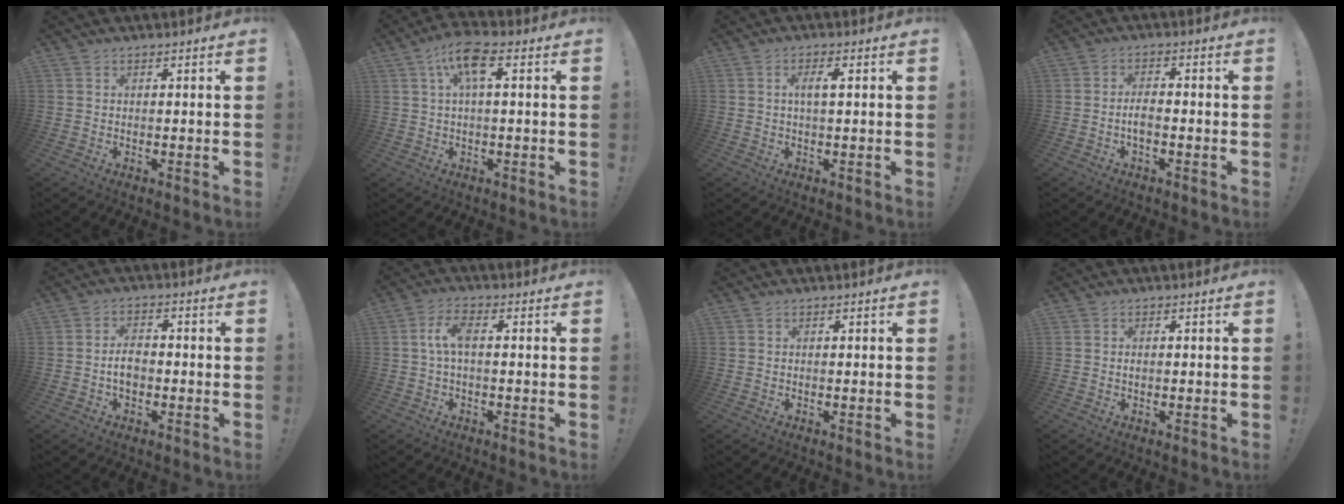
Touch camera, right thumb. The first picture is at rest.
{"total": 8.8, "force": [2.6, 2.6, 8.0], "torque": [-0.141, 0.003, 0.045]}
{"total": 3.8, "force": [0.6, 1.0, 3.6], "torque": [-0.061, 0.002, 0.004]}
{"total": 3.7, "force": [-1.3, 1.3, 3.2], "torque": [-0.070, 0.000, -0.027]}
{"total": 4.7, "force": [-1.1, 3.0, 3.4], "torque": [-0.056, 0.007, -0.022]}
{"total": 6.4, "force": [0.2, 2.6, 5.8], "torque": [-0.125, 0.010, 0.003]}
{"total": 0.0}
{"total": 0.6, "force": [-0.2, 0.5, 0.3], "torque": [0.002, 0.000, -0.005]}